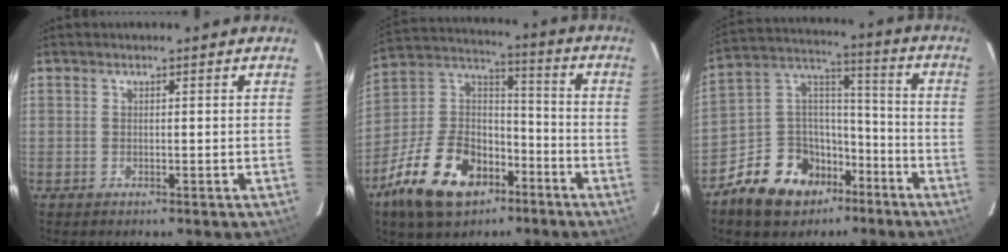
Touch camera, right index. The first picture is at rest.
{"total": 20.8, "force": [-11.6, 12.5, 12.0], "torque": [-0.265, 0.020, -0.191]}
{"total": 15.0, "force": [-9.0, 10.5, 5.7], "torque": [-0.129, 0.056, -0.136]}